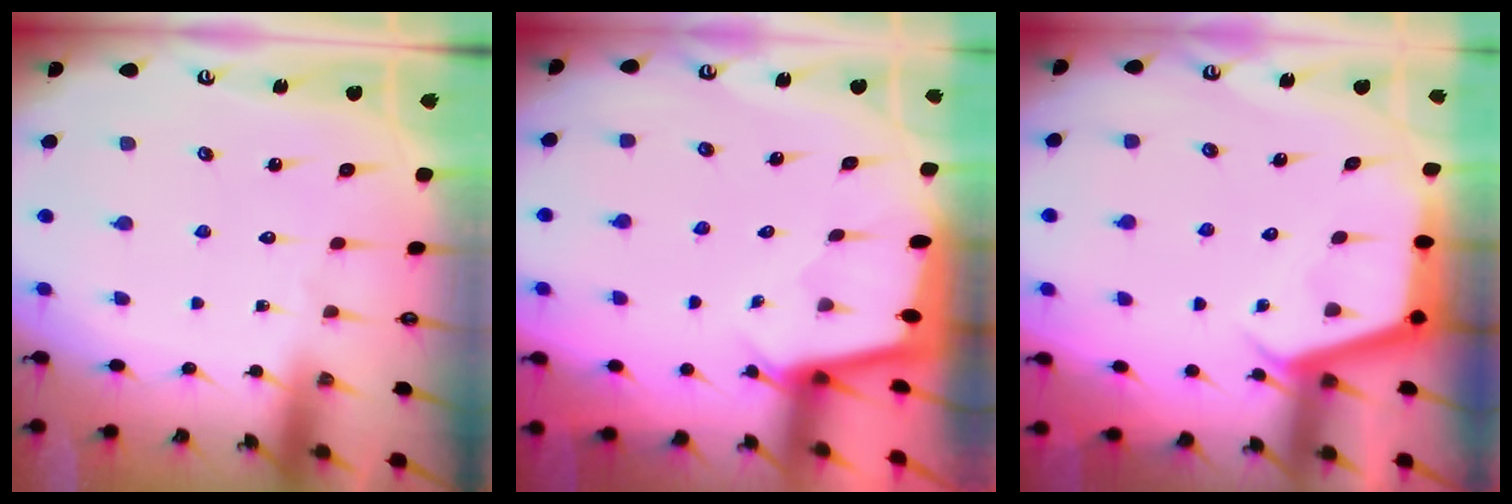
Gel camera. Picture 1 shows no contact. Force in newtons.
{"total": 2.0, "press": 2.0, "slide": 0.1}
{"total": 3.6, "press": 3.6, "slide": 0.4}